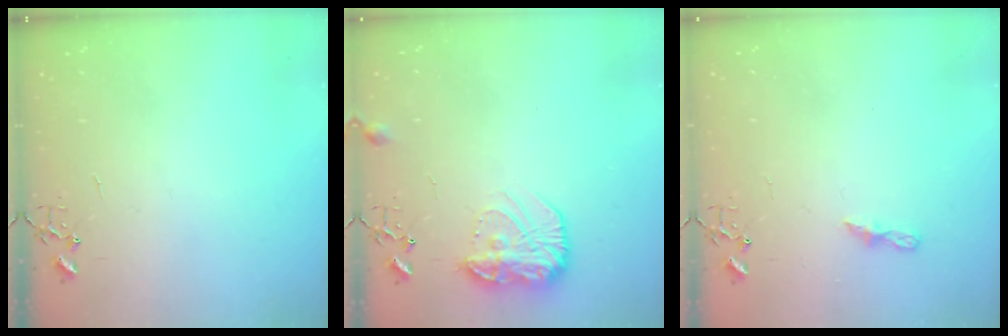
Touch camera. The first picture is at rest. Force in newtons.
{"total": 13.9, "press": 13.8, "slide": 0.8}
{"total": 5.3, "press": 5.3, "slide": 0.6}